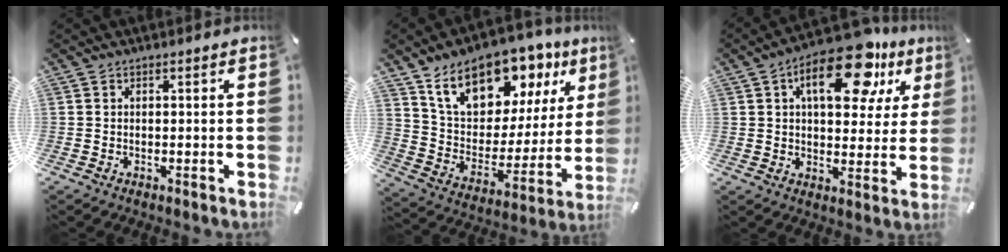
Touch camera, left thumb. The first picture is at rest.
{"total": 17.6, "force": [12.8, 9.9, 6.9], "torque": [-0.126, -0.086, 0.226]}
{"total": 18.7, "force": [9.1, 9.4, 13.4], "torque": [-0.186, -0.035, 0.146]}